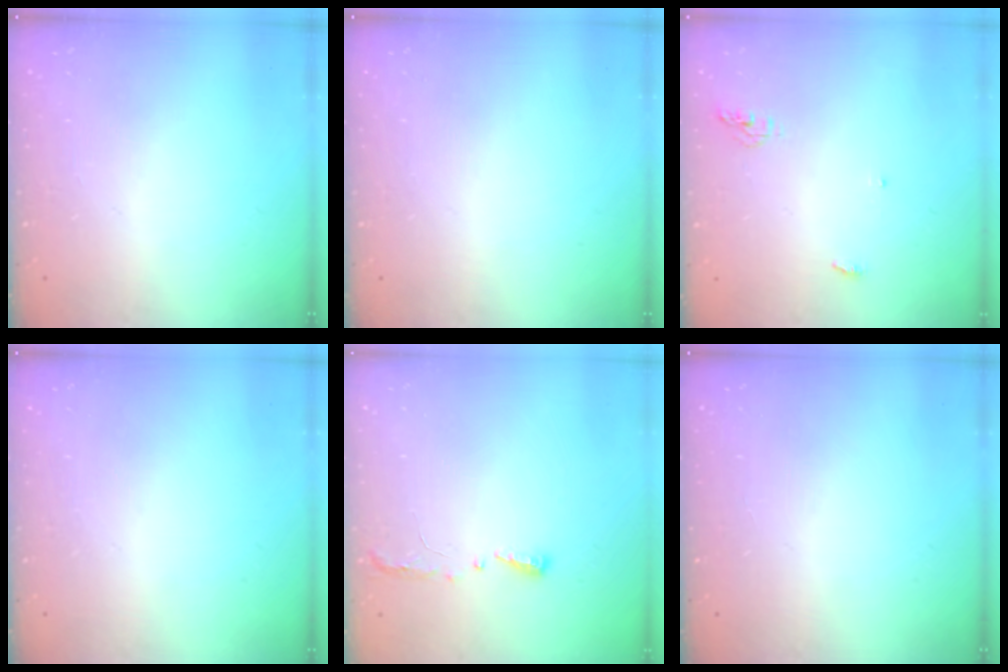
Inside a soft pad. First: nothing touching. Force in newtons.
{"total": 0.0}
{"total": 7.8, "press": 4.6, "slide": 6.3}
{"total": 0.0}
{"total": 4.1, "press": 4.0, "slide": 0.6}
{"total": 0.0}